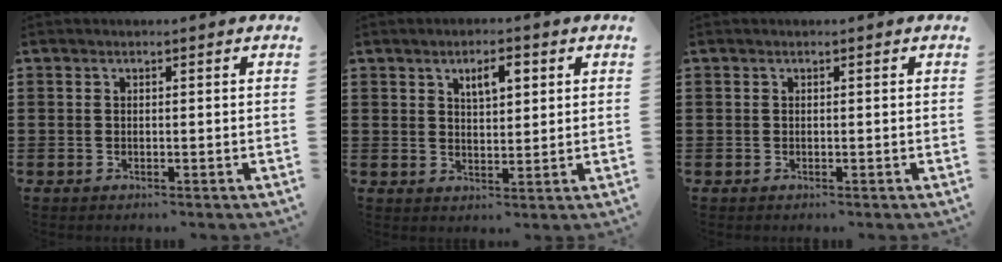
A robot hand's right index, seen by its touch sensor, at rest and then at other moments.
{"total": 3.9, "force": [1.7, 1.6, 3.1], "torque": [-0.049, 0.001, 0.025]}
{"total": 0.0}